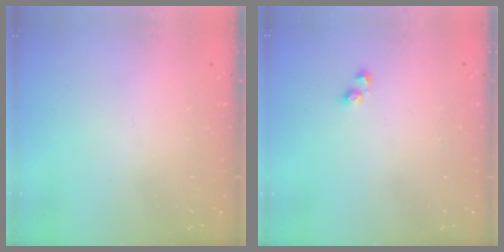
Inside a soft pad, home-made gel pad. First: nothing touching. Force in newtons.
{"total": 2.9, "press": 2.7, "slide": 1.1}